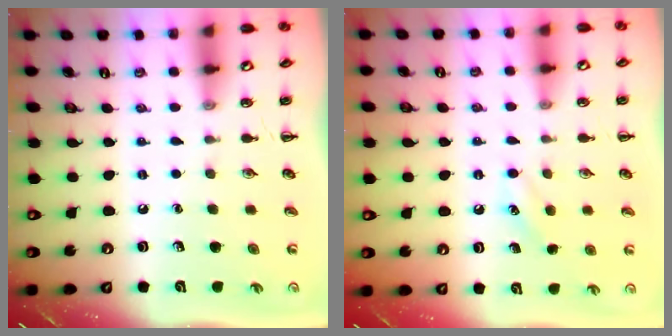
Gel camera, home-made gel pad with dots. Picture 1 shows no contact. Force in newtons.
{"total": 6.9, "press": 6.7, "slide": 1.8}